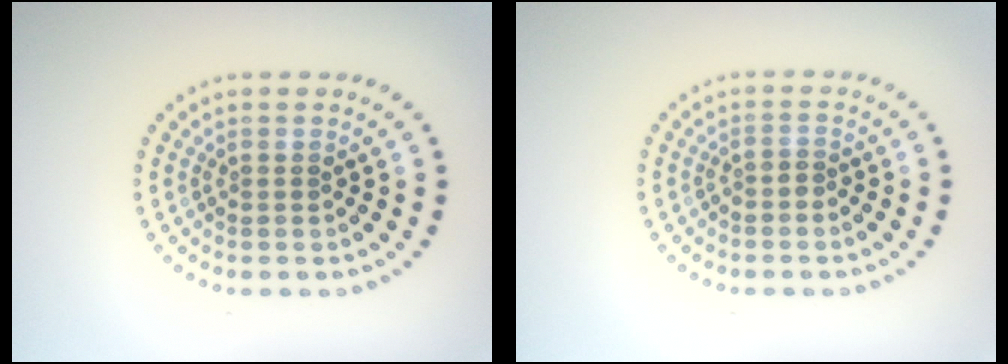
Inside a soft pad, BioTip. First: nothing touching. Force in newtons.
{"total": 0.8, "press": 0.5, "slide": 0.6}